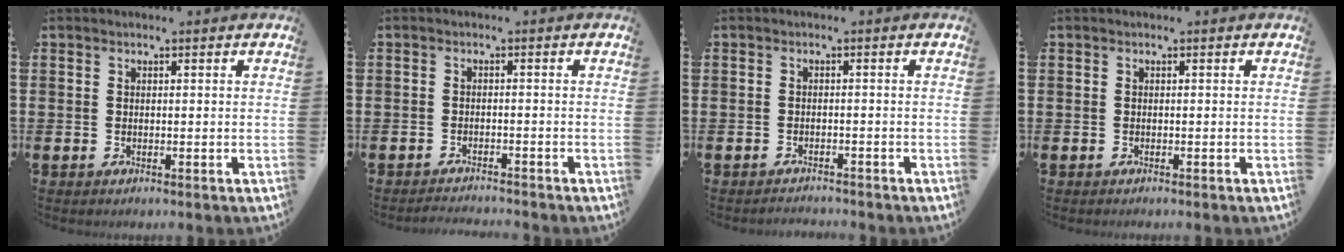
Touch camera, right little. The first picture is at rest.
{"total": 1.4, "force": [-1.4, -0.1, 0.0], "torque": [-0.003, 0.004, -0.029]}
{"total": 1.1, "force": [-1.1, 0.0, -0.1], "torque": [-0.001, 0.003, -0.024]}
{"total": 0.0}